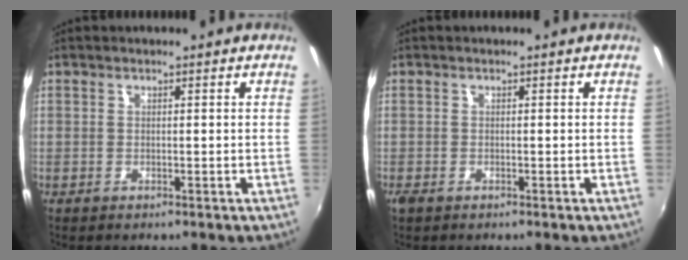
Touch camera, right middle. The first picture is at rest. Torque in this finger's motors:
{"motor_torque": [0.44, -0.44, 0.03, 0.02]}